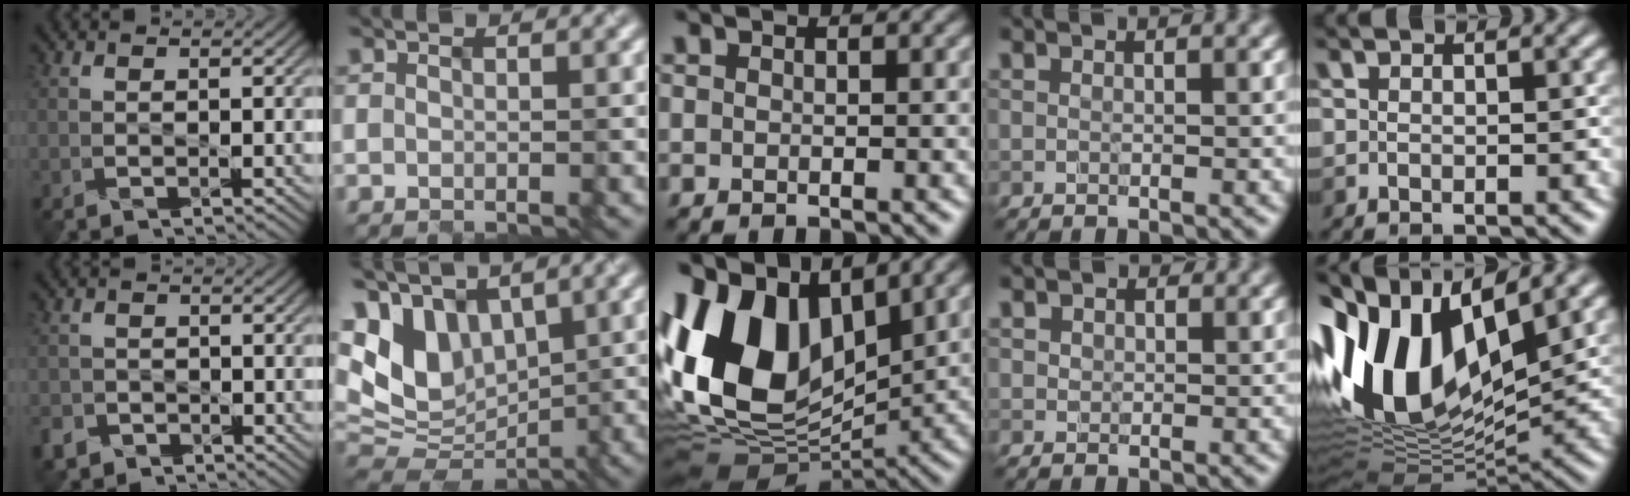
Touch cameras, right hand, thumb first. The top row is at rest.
{"thumb": {"total": 2.7, "force": [-1.8, 1.9, 0.7], "torque": [-0.020, -0.009, -0.041]}, "index": {"total": 8.4, "force": [3.0, 5.4, 5.7], "torque": [-0.133, 0.007, 0.052]}, "middle": {"total": 13.4, "force": [3.5, 8.2, 9.9], "torque": [-0.211, 0.015, 0.053]}, "ring": {"total": 1.4, "force": [1.0, 1.0, 0.3], "torque": [-0.013, 0.001, 0.021]}, "little": {"total": 15.1, "force": [3.0, 8.3, 12.3], "torque": [-0.269, 0.028, 0.041]}}